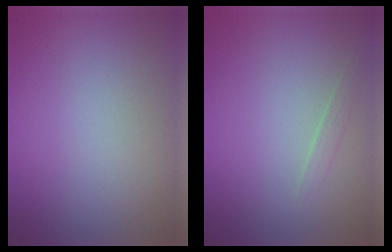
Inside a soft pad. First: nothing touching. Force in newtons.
{"total": 0.8, "press": 0.8, "slide": 0.0}